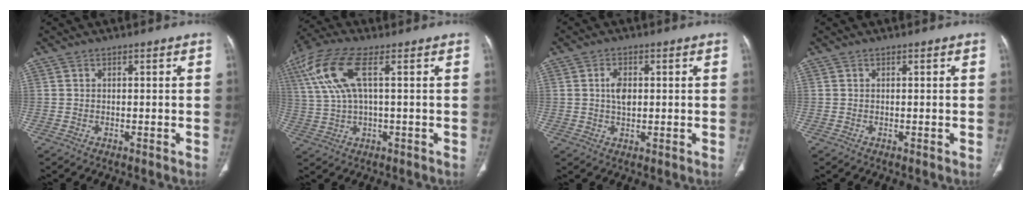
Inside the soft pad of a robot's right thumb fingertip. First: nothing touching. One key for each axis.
{"total": 10.7, "fx": 3.5, "fy": 3.2, "fz": 9.6, "tx": -0.246, "ty": 0.017, "tz": 0.071}
{"total": 3.6, "fx": 0.6, "fy": 2.1, "fz": 2.9, "tx": -0.049, "ty": -0.001, "tz": 0.012}
{"total": 0.0}